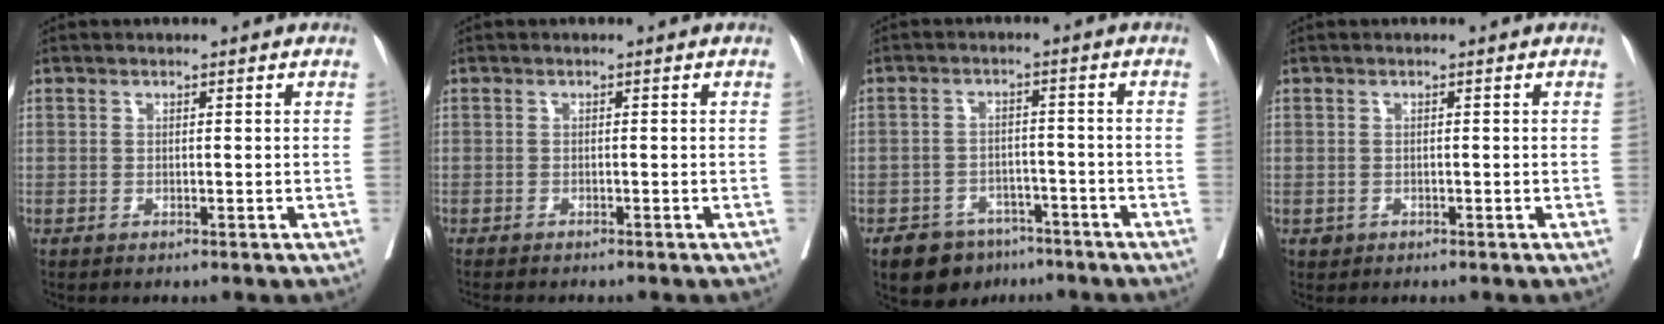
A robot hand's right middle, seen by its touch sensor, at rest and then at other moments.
{"total": 3.8, "force": [-3.3, 0.6, 1.7], "torque": [-0.024, -0.007, -0.045]}
{"total": 7.5, "force": [-5.5, 4.6, 2.2], "torque": [-0.028, 0.008, -0.080]}
{"total": 0.7, "force": [-0.3, 0.7, 0.1], "torque": [-0.004, 0.002, -0.001]}